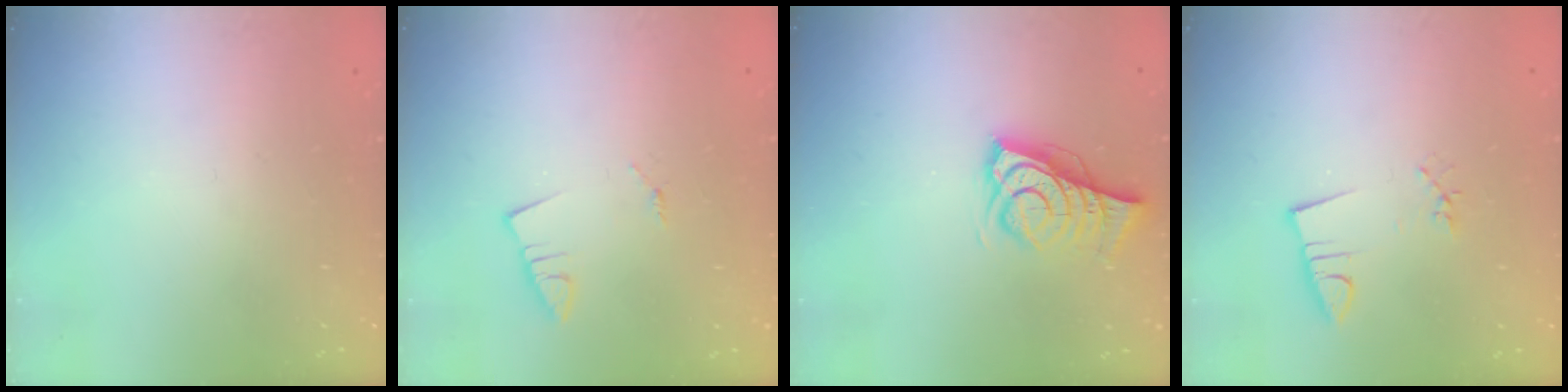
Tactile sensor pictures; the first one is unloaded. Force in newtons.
{"total": 1.3, "press": 1.3, "slide": 0.1}
{"total": 9.1, "press": 8.9, "slide": 2.2}
{"total": 2.9, "press": 1.6, "slide": 2.4}